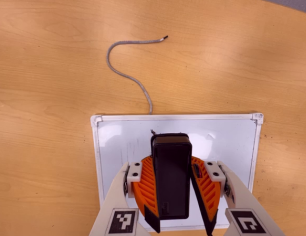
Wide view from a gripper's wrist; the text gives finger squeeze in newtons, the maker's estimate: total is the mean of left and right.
{"total": 8.9, "left": 9.0, "right": 8.8}